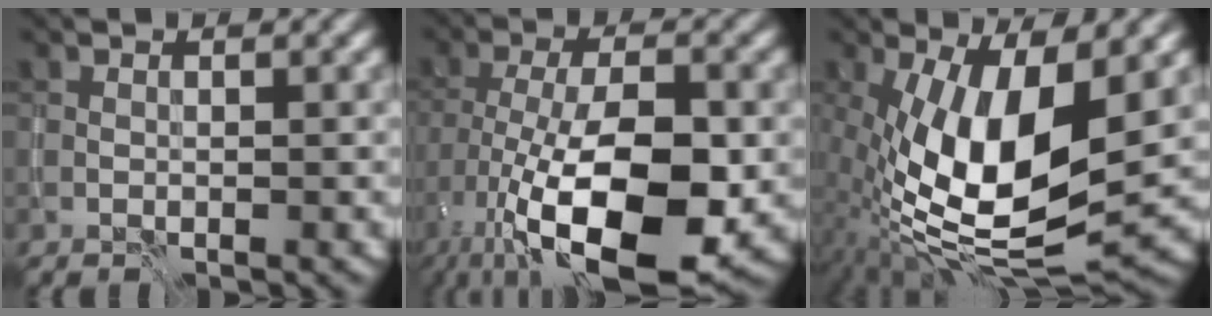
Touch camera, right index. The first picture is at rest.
{"total": 15.0, "force": [-5.8, 5.8, 12.5], "torque": [-0.211, -0.016, -0.094]}
{"total": 13.9, "force": [-0.9, 5.6, 12.6], "torque": [-0.231, -0.007, -0.018]}